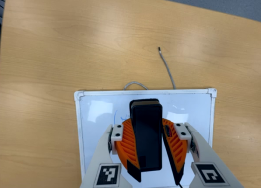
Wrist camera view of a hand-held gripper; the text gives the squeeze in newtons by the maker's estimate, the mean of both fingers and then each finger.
{"total": 11.6, "left": 11.2, "right": 12.0}